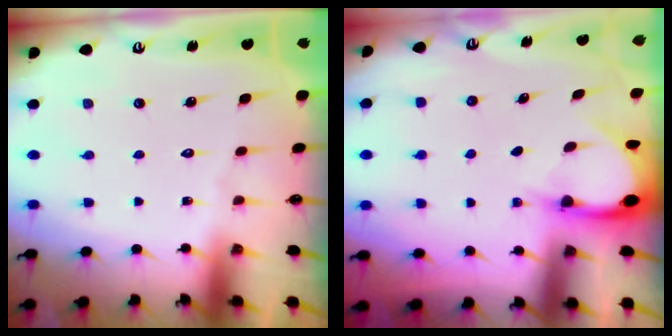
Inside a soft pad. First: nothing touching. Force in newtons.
{"total": 4.0, "press": 4.0, "slide": 0.2}